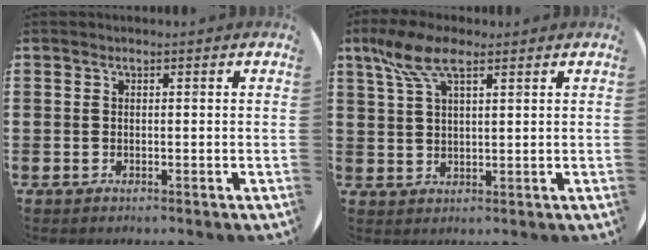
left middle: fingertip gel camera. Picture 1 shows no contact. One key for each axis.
{"total": 6.9, "fx": 4.1, "fy": 2.4, "fz": 4.9, "tx": -0.107, "ty": 0.004, "tz": 0.074}